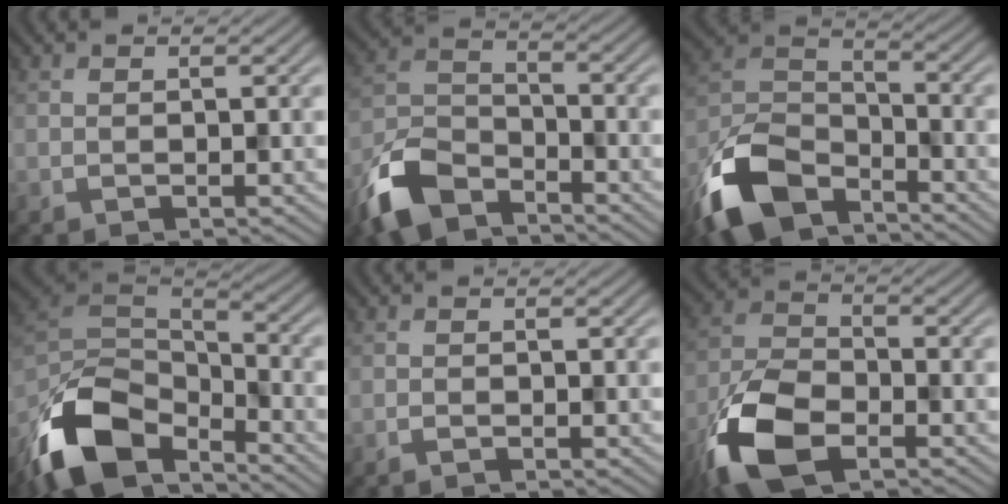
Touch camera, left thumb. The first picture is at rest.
{"total": 9.3, "force": [-6.7, 4.3, 4.8], "torque": [-0.111, -0.009, -0.154]}
{"total": 12.7, "force": [-8.6, 6.0, 7.2], "torque": [-0.164, -0.010, -0.187]}
{"total": 13.9, "force": [-8.9, 6.5, 8.4], "torque": [-0.192, -0.017, -0.182]}
{"total": 0.7, "force": [-0.5, 0.2, 0.4], "torque": [-0.006, 0.000, -0.007]}
{"total": 11.0, "force": [-6.0, 5.2, 7.6], "torque": [-0.175, -0.015, -0.133]}